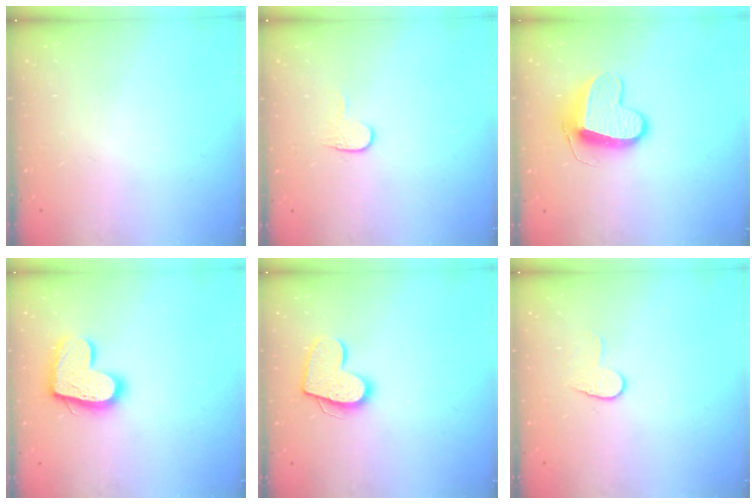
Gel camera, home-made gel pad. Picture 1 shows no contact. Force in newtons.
{"total": 3.8, "press": 3.8, "slide": 0.4}
{"total": 10.6, "press": 10.6, "slide": 0.4}
{"total": 15.1, "press": 15.0, "slide": 1.0}
{"total": 13.5, "press": 13.5, "slide": 0.9}
{"total": 6.1, "press": 6.1, "slide": 0.5}